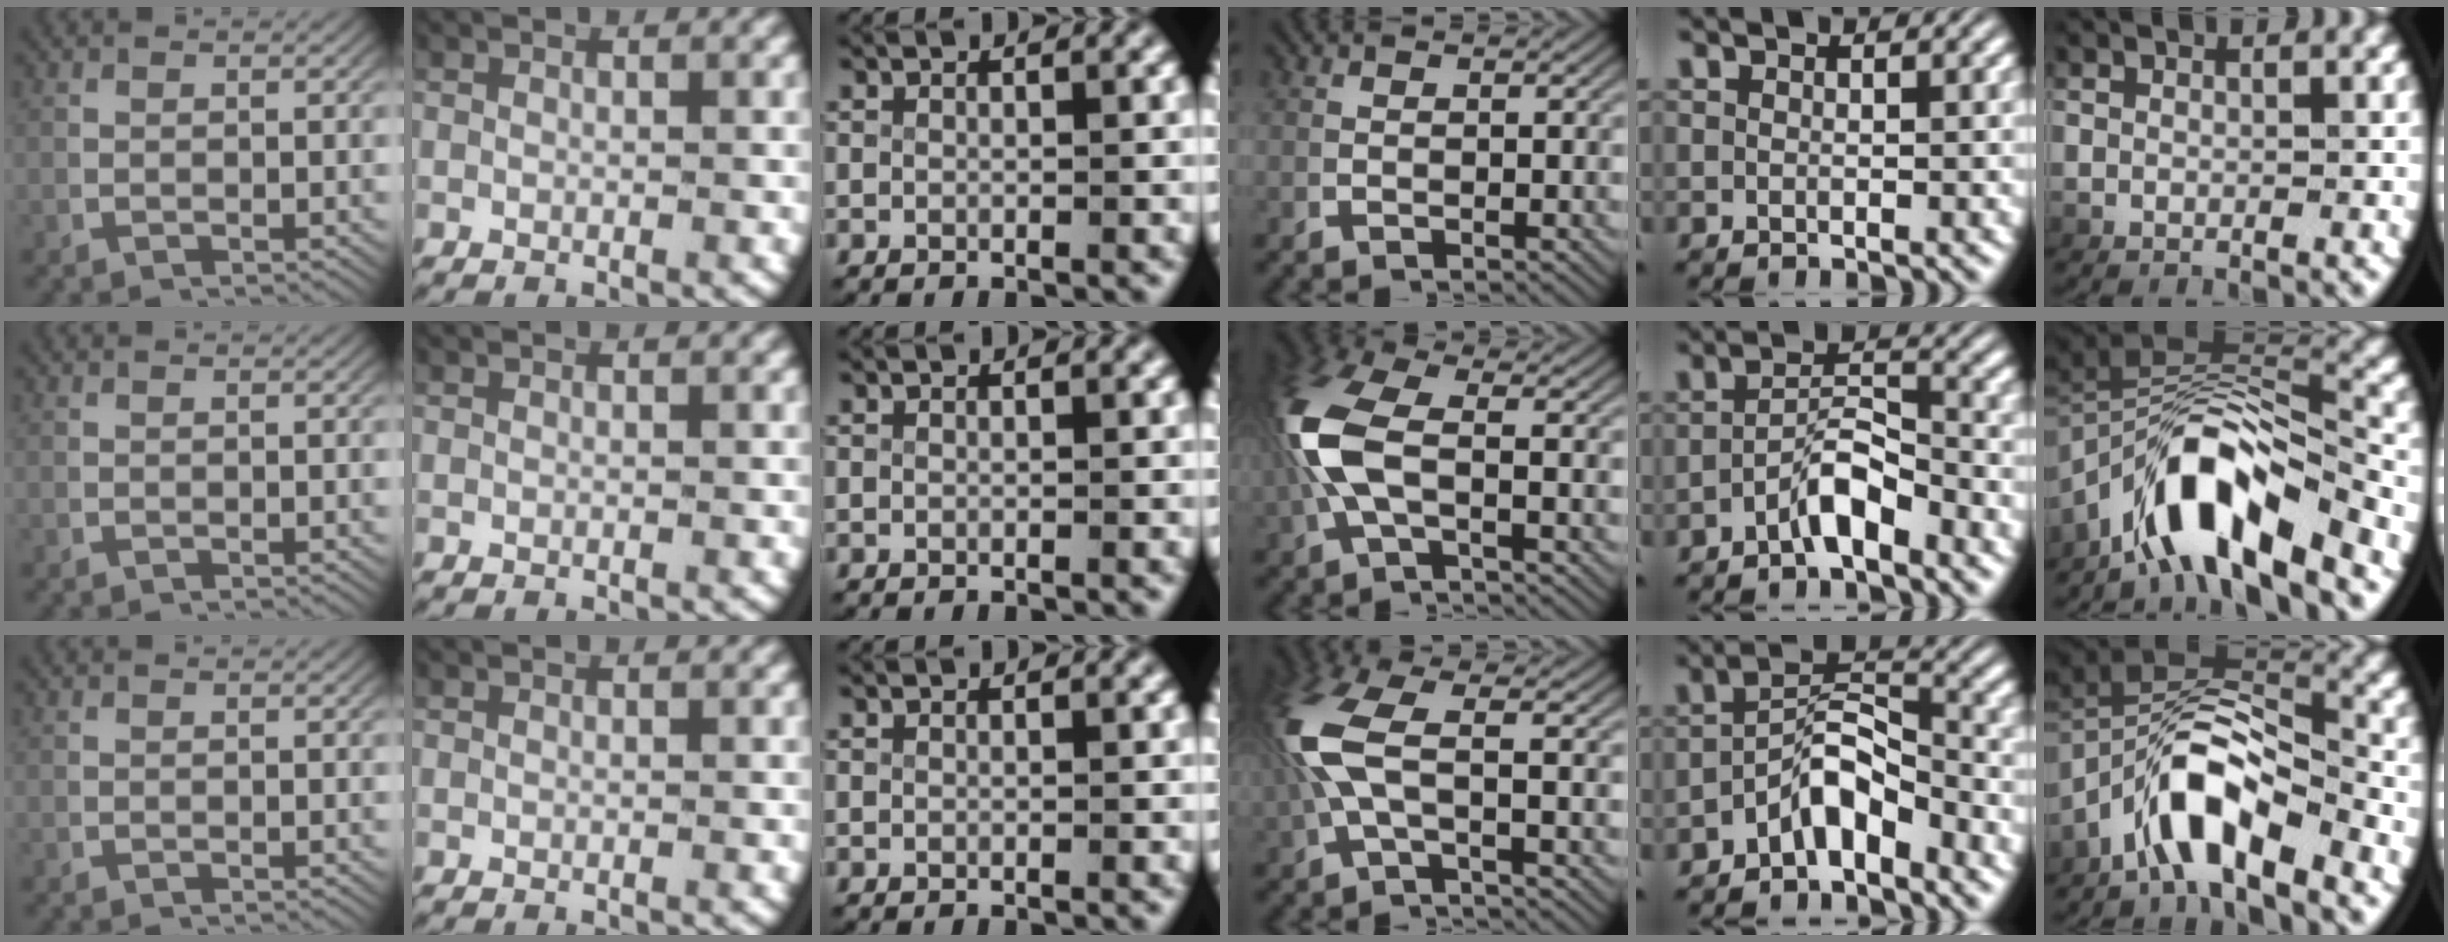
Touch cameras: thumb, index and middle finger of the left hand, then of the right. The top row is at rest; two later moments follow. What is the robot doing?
{"motion": "lift_and_place", "object": "fork"}